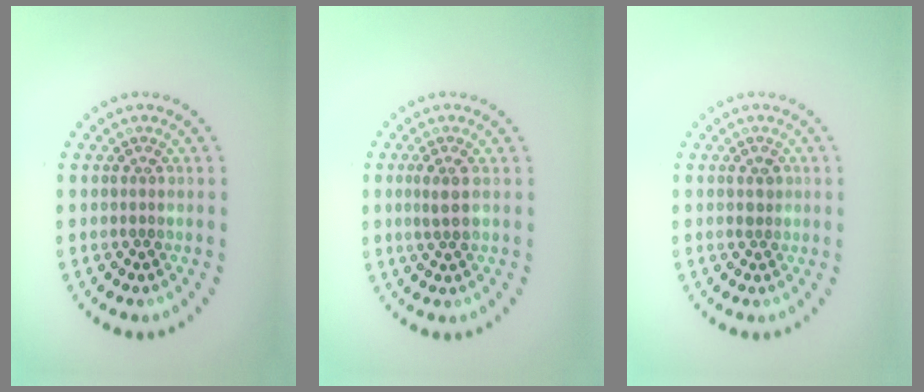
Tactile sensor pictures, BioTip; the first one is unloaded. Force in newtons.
{"total": 1.6, "press": 1.4, "slide": 0.7}
{"total": 0.9, "press": 0.9, "slide": 0.3}